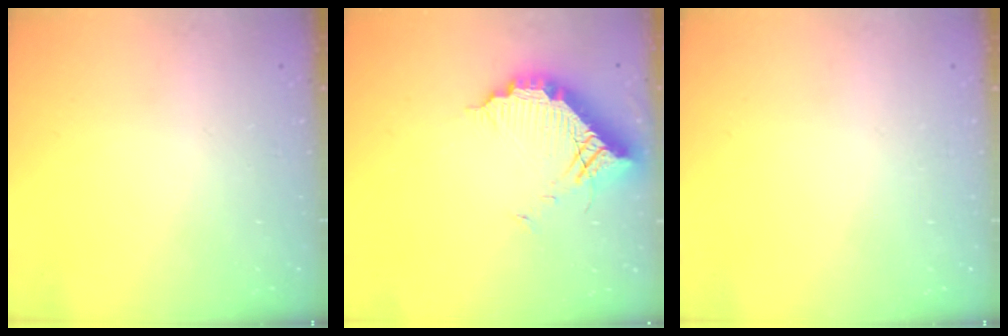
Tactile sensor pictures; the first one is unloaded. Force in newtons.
{"total": 13.0, "press": 13.0, "slide": 1.0}
{"total": 0.0}